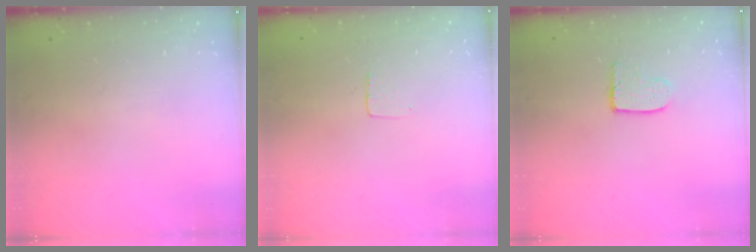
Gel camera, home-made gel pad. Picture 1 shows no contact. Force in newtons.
{"total": 3.0, "press": 3.0, "slide": 0.2}
{"total": 3.6, "press": 3.6, "slide": 0.3}